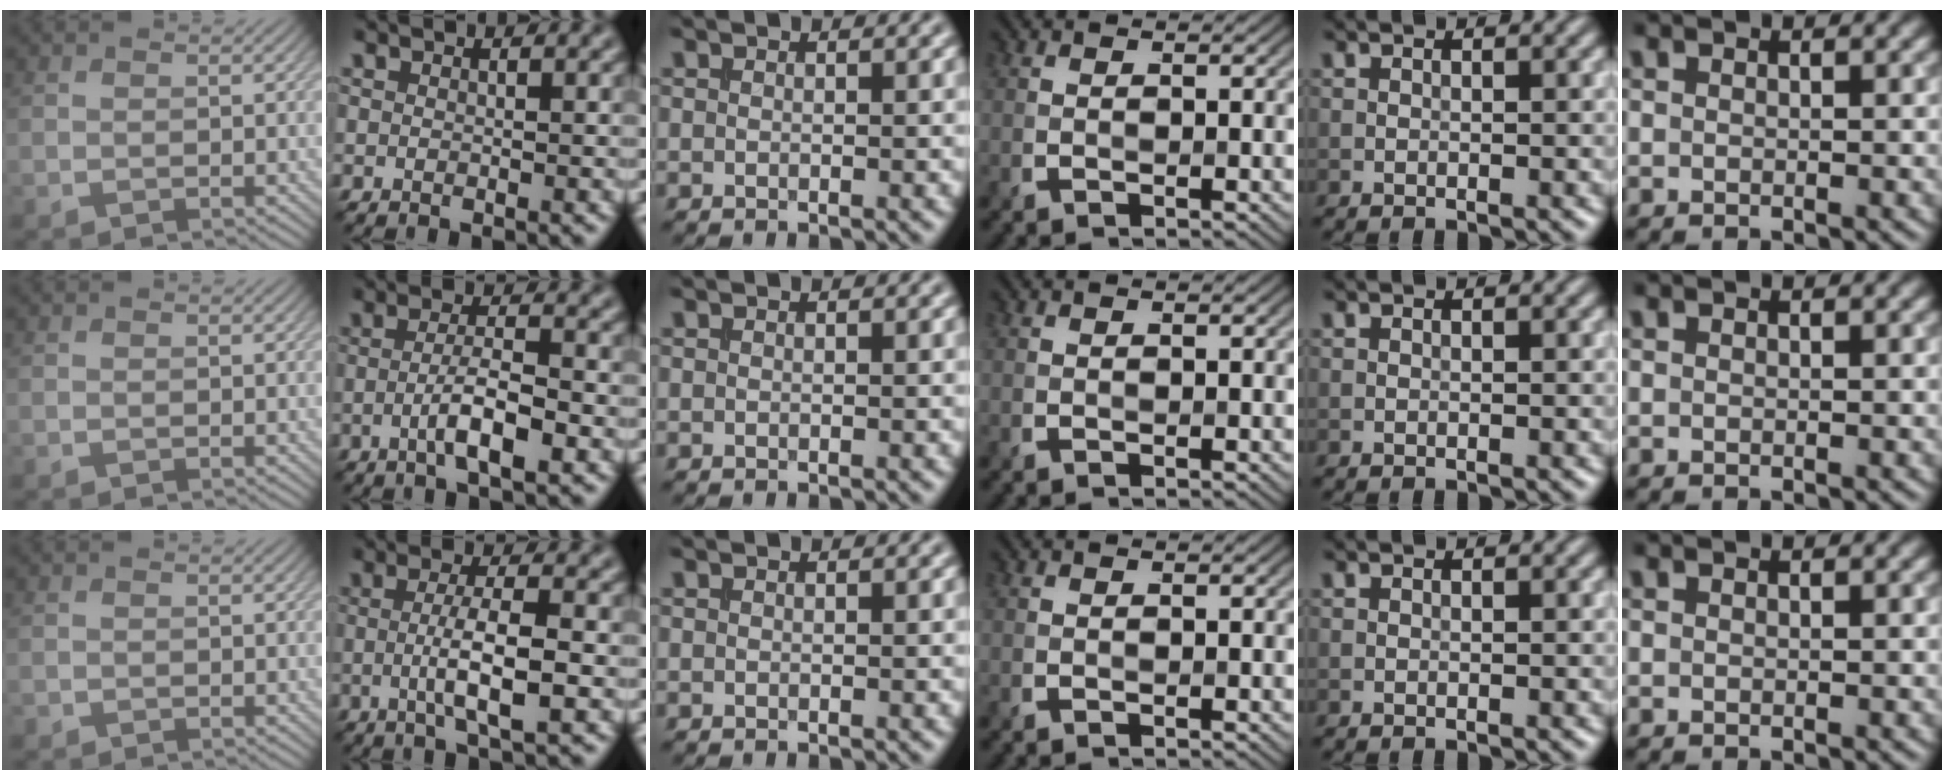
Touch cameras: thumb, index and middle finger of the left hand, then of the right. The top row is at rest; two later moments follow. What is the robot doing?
{"motion": "insert", "object": "coin"}